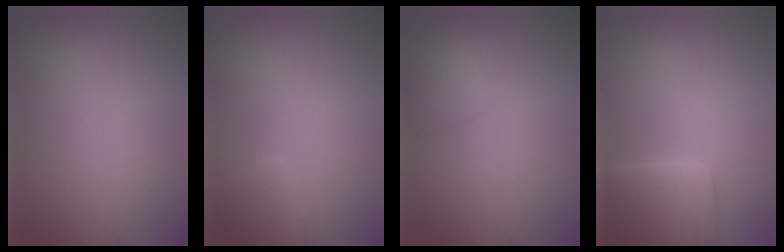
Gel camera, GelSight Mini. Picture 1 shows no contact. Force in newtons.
{"total": 2.0, "press": 2.0, "slide": 0.1}
{"total": 1.7, "press": 1.7, "slide": 0.2}
{"total": 6.9, "press": 6.9, "slide": 0.6}